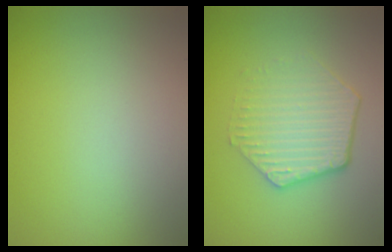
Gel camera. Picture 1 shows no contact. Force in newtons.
{"total": 4.5, "press": 3.3, "slide": 3.0}